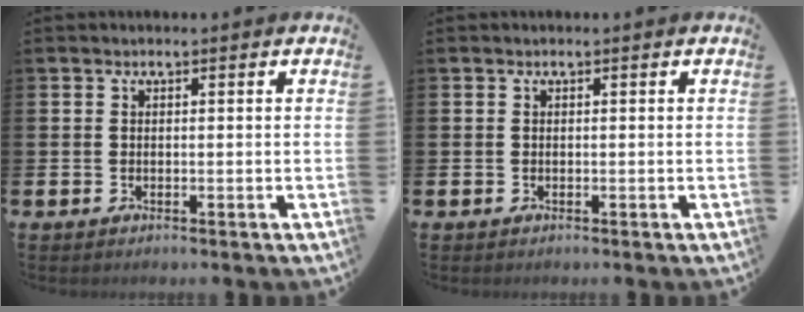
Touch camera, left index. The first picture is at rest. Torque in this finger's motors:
{"motor_torque": [0.00, 0.00, 0.00, 0.00]}